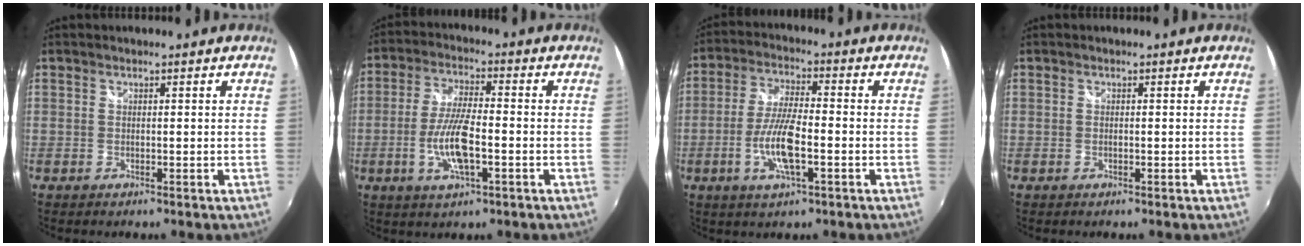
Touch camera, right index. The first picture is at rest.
{"total": 9.2, "force": [-2.8, 2.4, 8.4], "torque": [-0.171, -0.002, -0.055]}
{"total": 9.0, "force": [-3.0, 2.0, 8.3], "torque": [-0.170, -0.001, -0.059]}
{"total": 0.0}